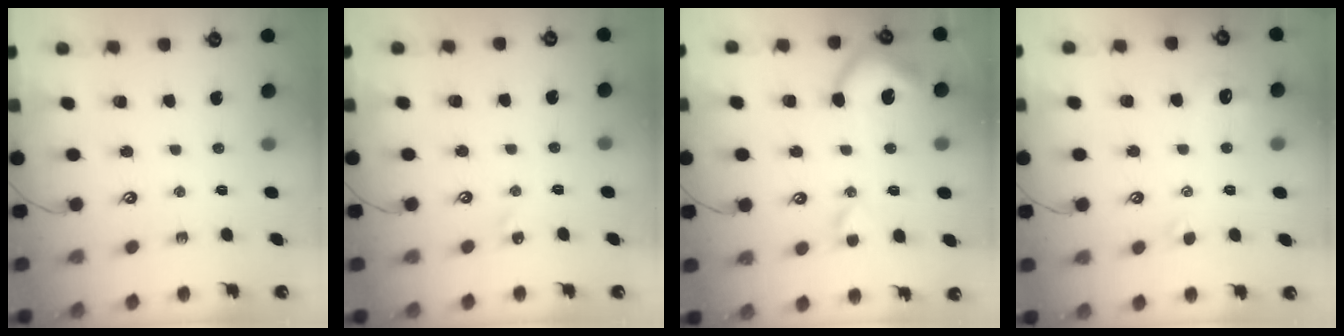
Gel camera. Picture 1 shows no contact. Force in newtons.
{"total": 4.9, "press": 4.8, "slide": 0.7}
{"total": 10.1, "press": 10.0, "slide": 1.4}
{"total": 1.0, "press": 0.8, "slide": 0.6}